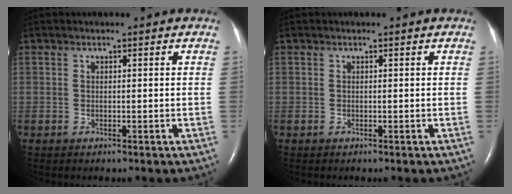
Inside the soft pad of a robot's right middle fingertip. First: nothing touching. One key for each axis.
{"total": 0.0}